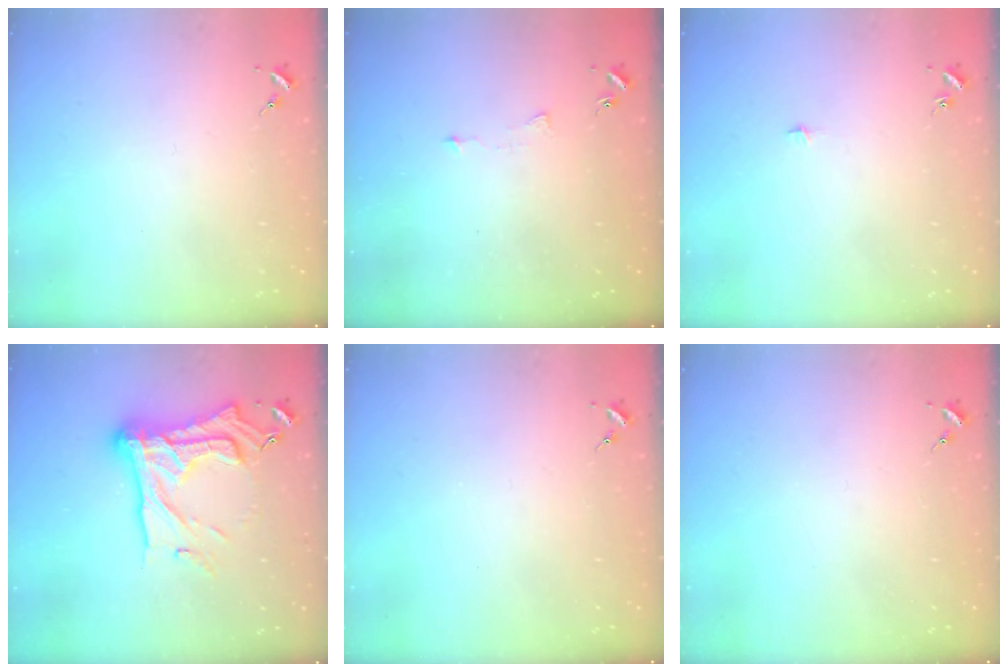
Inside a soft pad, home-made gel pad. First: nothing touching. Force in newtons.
{"total": 4.2, "press": 4.2, "slide": 0.4}
{"total": 2.6, "press": 2.6, "slide": 0.2}
{"total": 25.4, "press": 25.2, "slide": 2.5}
{"total": 0.0}
{"total": 0.0}